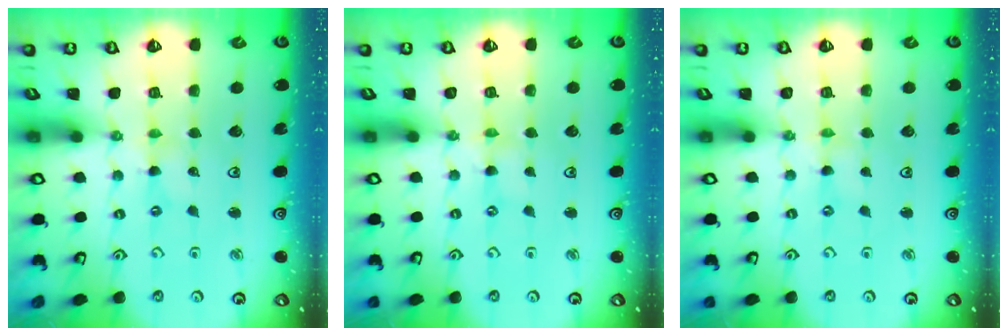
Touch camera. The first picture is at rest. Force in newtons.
{"total": 0.0}
{"total": 0.0}